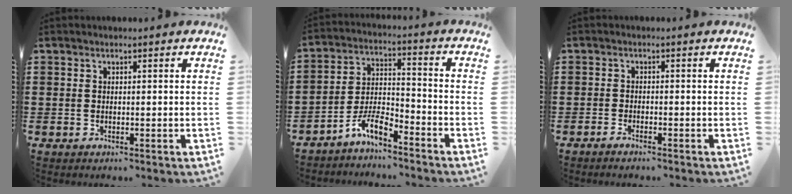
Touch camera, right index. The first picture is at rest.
{"total": 6.4, "force": [-5.3, 1.5, 3.2], "torque": [-0.082, 0.000, -0.110]}
{"total": 0.9, "force": [-0.9, 0.0, 0.3], "torque": [-0.005, 0.001, -0.017]}